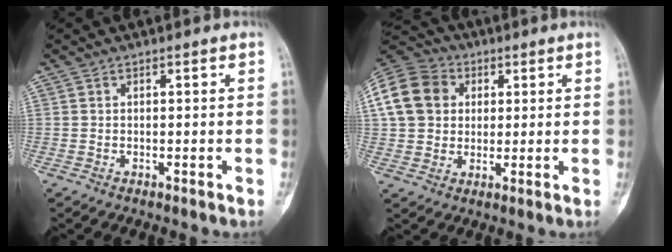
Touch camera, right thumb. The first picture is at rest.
{"total": 13.0, "force": [2.9, 10.8, 6.7], "torque": [-0.119, 0.015, 0.044]}